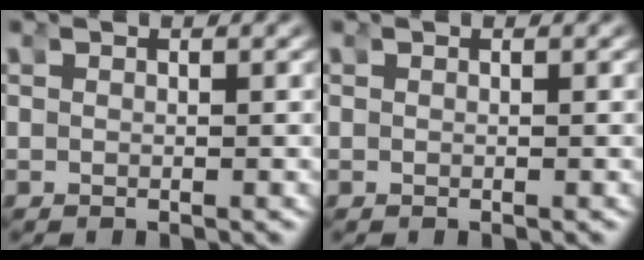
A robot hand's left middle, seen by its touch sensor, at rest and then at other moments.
{"total": 0.0}